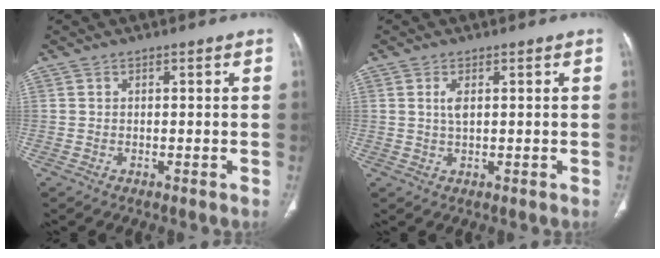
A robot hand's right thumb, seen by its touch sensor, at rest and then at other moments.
{"total": 2.2, "force": [0.7, 0.8, 1.9], "torque": [-0.044, -0.001, 0.018]}